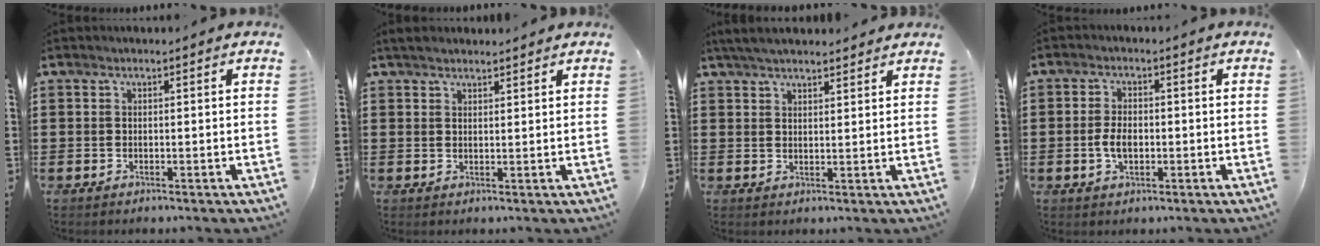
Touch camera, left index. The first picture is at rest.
{"total": 2.1, "force": [1.9, 0.5, 0.6], "torque": [-0.017, 0.004, 0.038]}
{"total": 3.7, "force": [3.4, 0.5, 1.5], "torque": [-0.037, 0.001, 0.063]}
{"total": 3.8, "force": [-0.5, 2.0, 3.2], "torque": [-0.074, 0.000, -0.014]}